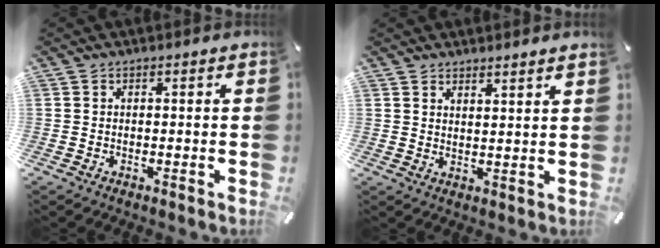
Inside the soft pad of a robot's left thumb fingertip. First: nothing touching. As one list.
[{"total": 2.6, "force": [2.5, -0.5, 0.3], "torque": [-0.010, -0.017, 0.048]}]